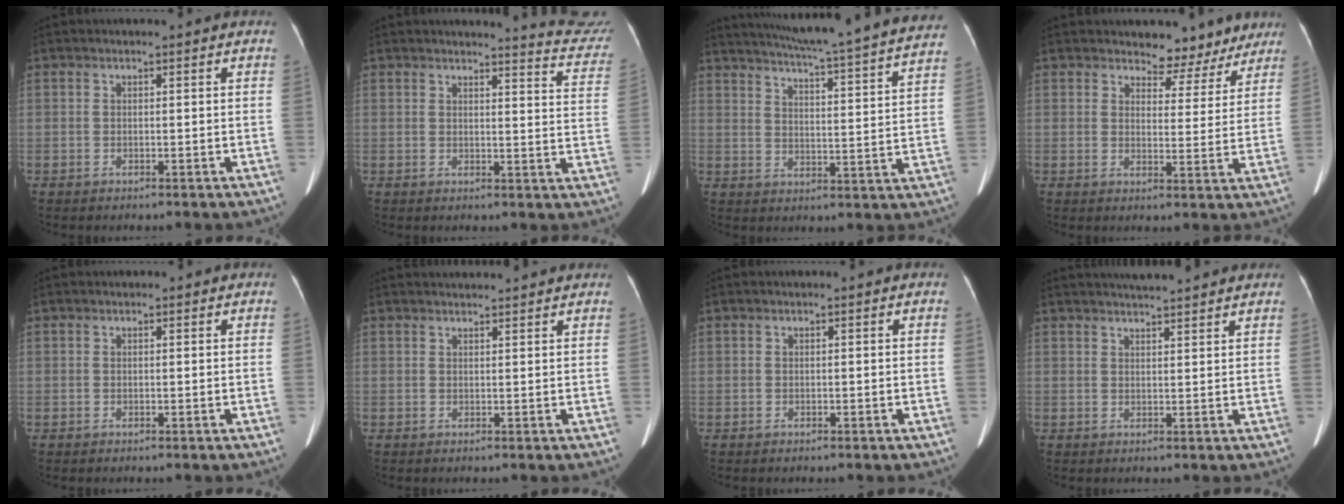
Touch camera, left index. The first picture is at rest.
{"total": 10.6, "force": [10.6, -0.2, 0.7], "torque": [0.006, -0.091, 0.089]}
{"total": 27.6, "force": [25.1, 0.1, 11.3], "torque": [-0.187, -0.059, 0.314]}
{"total": 6.7, "force": [6.0, 3.0, 0.7], "torque": [0.002, -0.007, 0.070]}
{"total": 0.0}
{"total": 5.0, "force": [4.9, 0.1, 1.0], "torque": [-0.015, 0.031, 0.059]}
{"total": 0.0}
{"total": 7.2, "force": [6.6, 0.3, 2.8], "torque": [-0.046, 0.027, 0.089]}